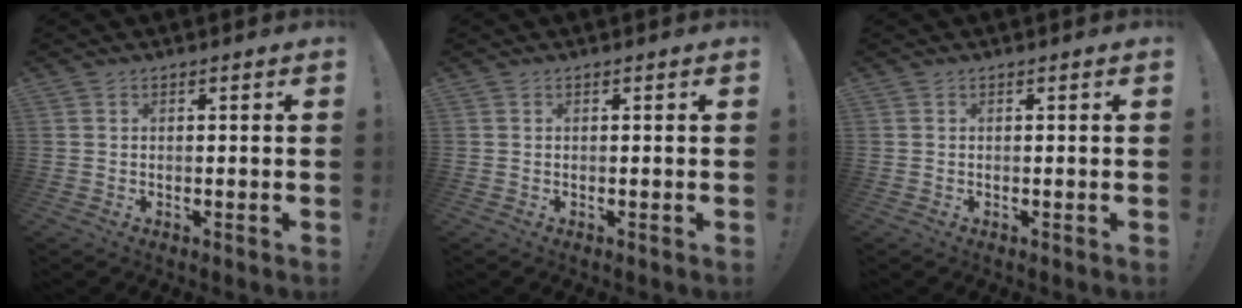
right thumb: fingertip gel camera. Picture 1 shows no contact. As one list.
[{"total": 0.0}, {"total": 0.0}]